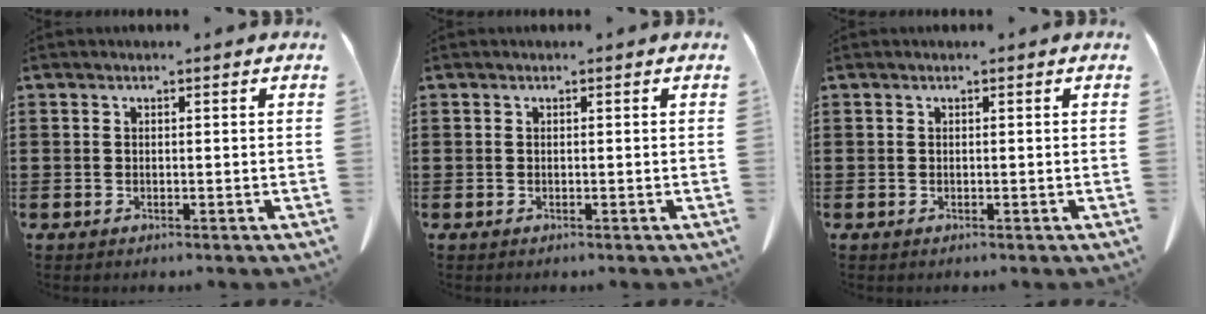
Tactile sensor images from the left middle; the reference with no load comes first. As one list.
[{"total": 0.0}, {"total": 0.0}]